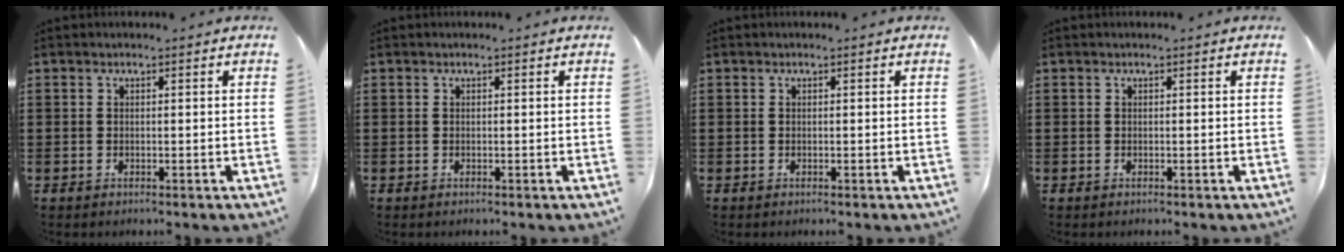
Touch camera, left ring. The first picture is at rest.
{"total": 0.0}
{"total": 0.0}
{"total": 0.0}